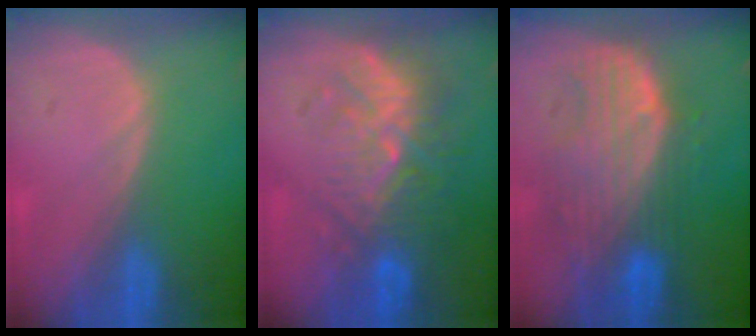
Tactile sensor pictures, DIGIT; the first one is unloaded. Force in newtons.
{"total": 9.5, "press": 9.1, "slide": 2.7}
{"total": 9.9, "press": 8.7, "slide": 4.8}